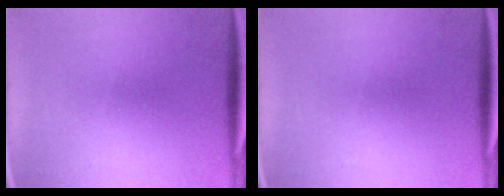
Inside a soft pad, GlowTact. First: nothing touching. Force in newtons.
{"total": 0.0}